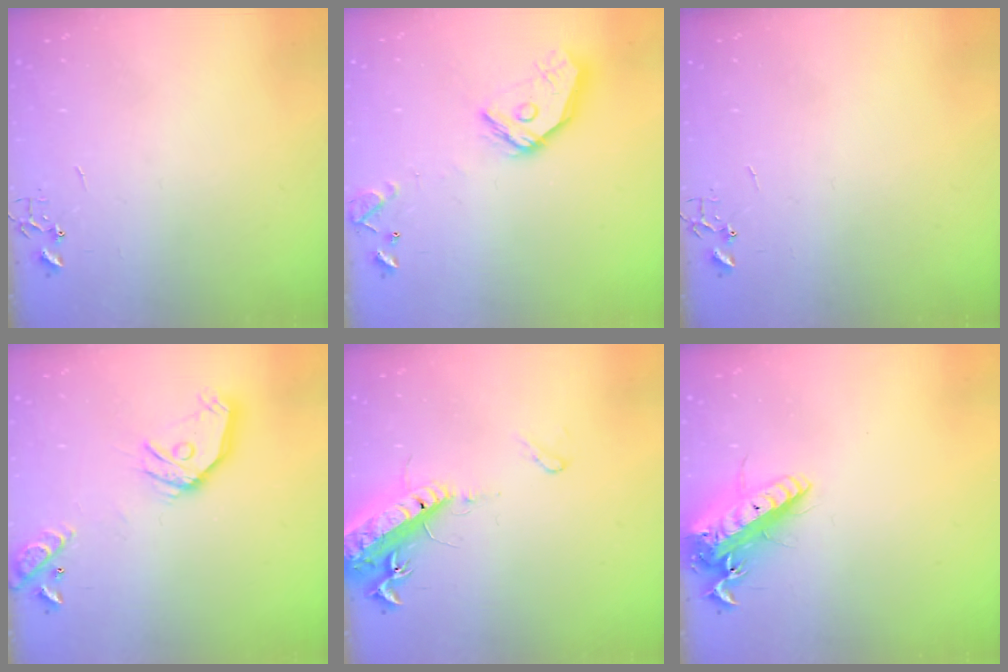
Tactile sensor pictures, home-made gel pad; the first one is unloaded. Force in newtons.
{"total": 14.6, "press": 14.4, "slide": 1.8}
{"total": 0.0}
{"total": 16.2, "press": 16.0, "slide": 2.5}
{"total": 16.9, "press": 16.5, "slide": 3.9}
{"total": 17.4, "press": 17.0, "slide": 3.4}